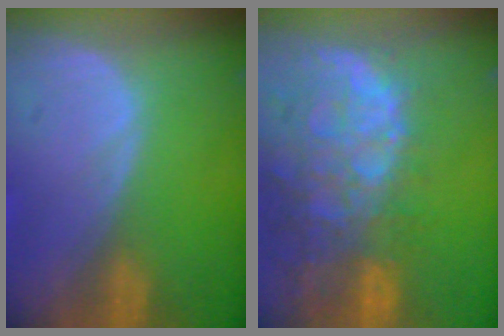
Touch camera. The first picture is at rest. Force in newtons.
{"total": 13.8, "press": 11.1, "slide": 8.1}